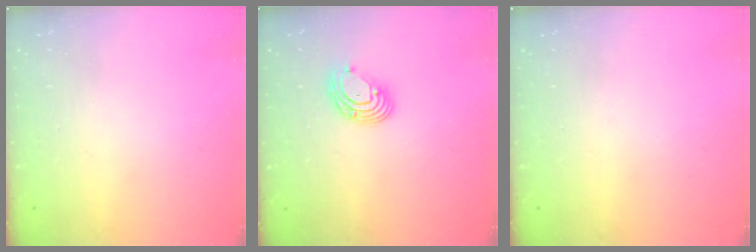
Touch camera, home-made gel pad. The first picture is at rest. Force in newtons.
{"total": 6.5, "press": 6.4, "slide": 0.8}
{"total": 0.0}